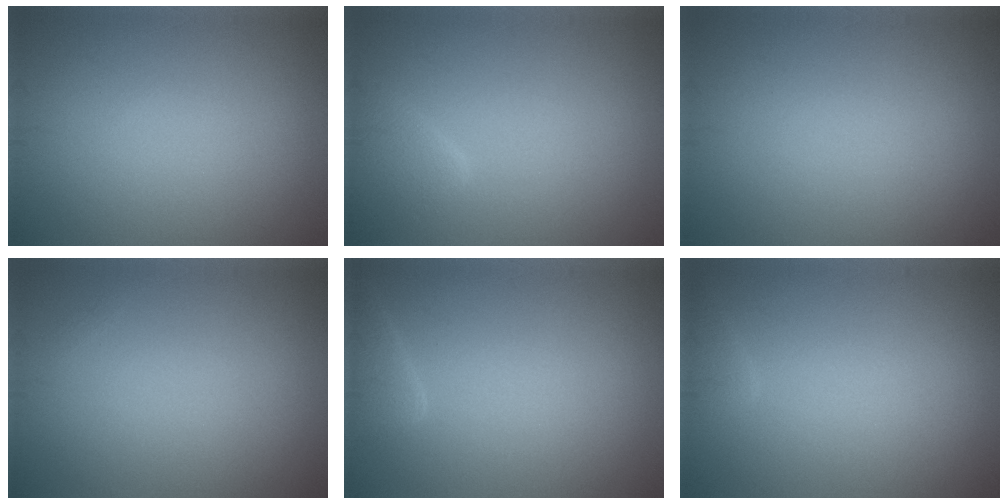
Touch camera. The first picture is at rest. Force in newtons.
{"total": 2.4, "press": 2.4, "slide": 0.2}
{"total": 0.0}
{"total": 0.0}
{"total": 2.0, "press": 2.0, "slide": 0.2}
{"total": 0.9, "press": 0.9, "slide": 0.1}